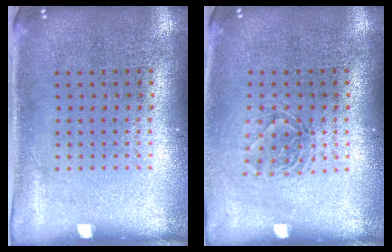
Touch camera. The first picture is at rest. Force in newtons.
{"total": 1.3, "press": 1.2, "slide": 0.6}